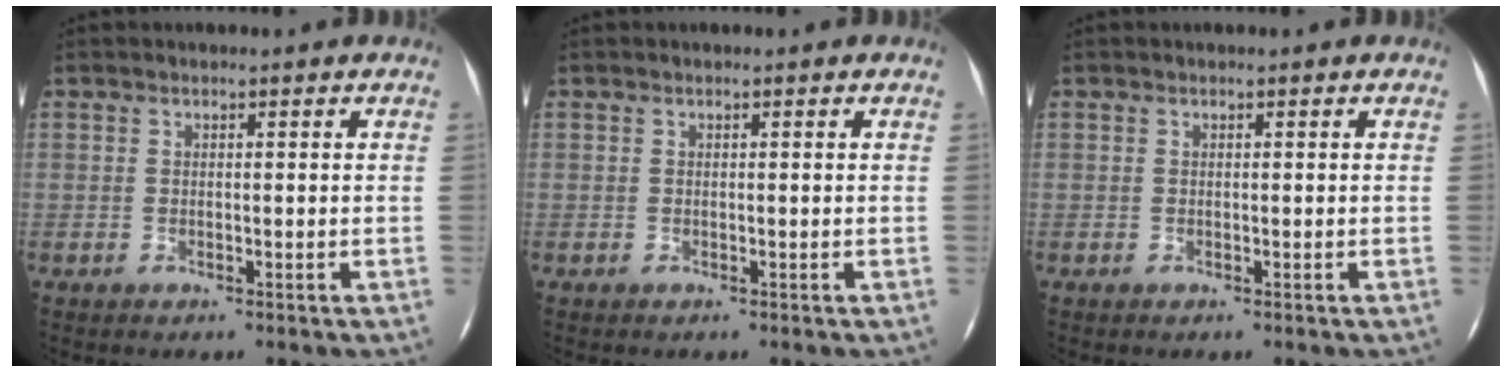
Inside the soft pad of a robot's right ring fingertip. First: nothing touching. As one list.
[{"total": 0.0}, {"total": 0.0}]